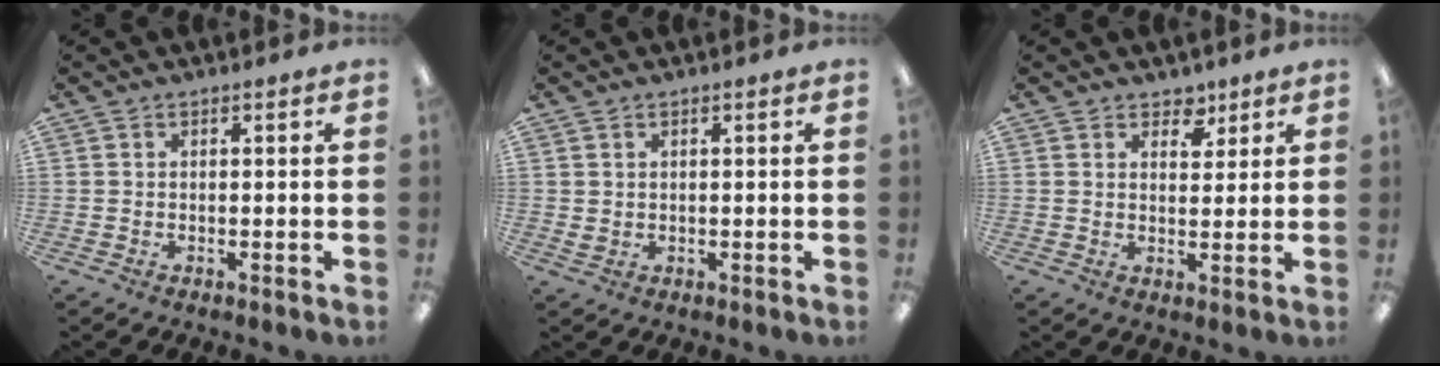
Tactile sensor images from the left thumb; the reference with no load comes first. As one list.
[{"total": 1.5, "force": [0.9, 1.1, 0.4], "torque": [-0.010, 0.003, 0.016]}, {"total": 4.6, "force": [3.4, 2.8, 1.3], "torque": [-0.004, -0.019, 0.057]}]